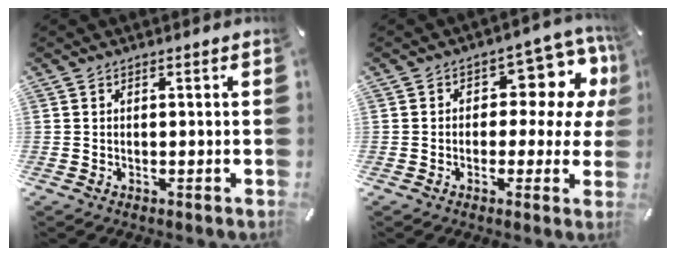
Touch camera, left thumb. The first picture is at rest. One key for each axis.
{"total": 11.3, "fx": 3.8, "fy": 6.9, "fz": 8.1, "tx": -0.098, "ty": -0.029, "tz": 0.063}